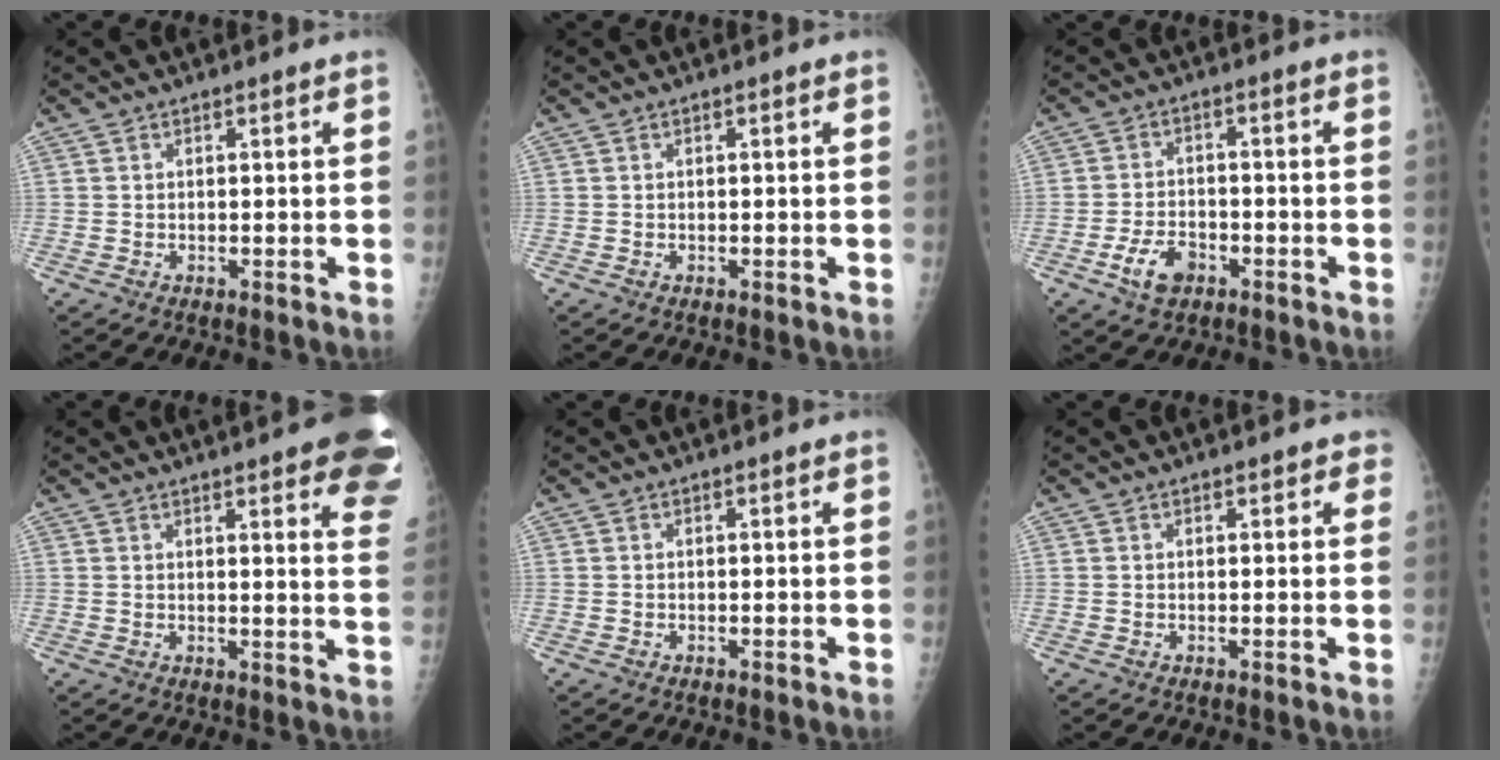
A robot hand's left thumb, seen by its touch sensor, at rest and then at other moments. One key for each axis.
{"total": 0.0}
{"total": 6.1, "fx": -3.2, "fy": 3.7, "fz": 3.7, "tx": -0.061, "ty": 0.019, "tz": -0.054}
{"total": 15.7, "fx": 9.6, "fy": 3.6, "fz": 11.9, "tx": -0.124, "ty": -0.033, "tz": 0.096}
{"total": 0.0}
{"total": 1.8, "fx": 1.2, "fy": 1.0, "fz": 0.9, "tx": 0.010, "ty": -0.002, "tz": 0.008}